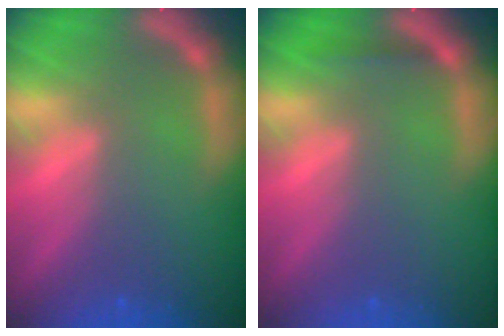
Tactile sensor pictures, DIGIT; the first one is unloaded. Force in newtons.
{"total": 0.9}